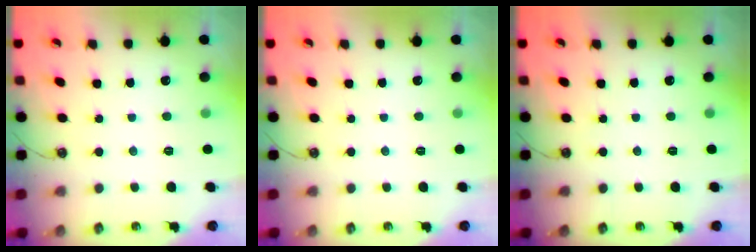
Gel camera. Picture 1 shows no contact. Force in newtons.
{"total": 0.0}
{"total": 0.0}